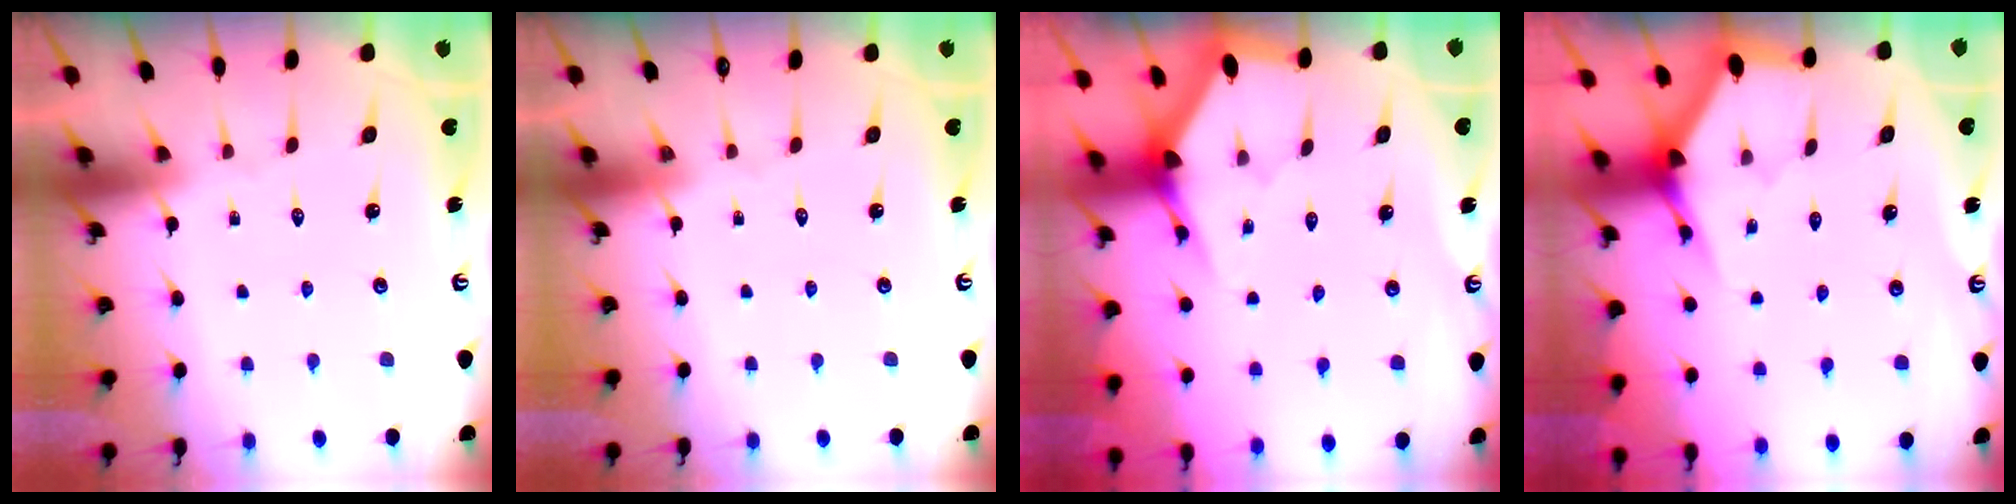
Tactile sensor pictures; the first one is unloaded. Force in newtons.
{"total": 0.0}
{"total": 3.4, "press": 3.4, "slide": 0.1}
{"total": 3.4, "press": 3.4, "slide": 0.3}